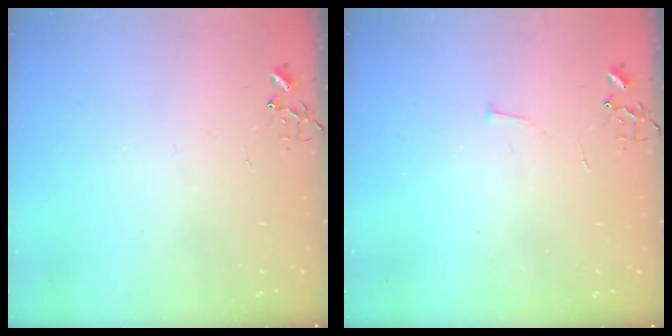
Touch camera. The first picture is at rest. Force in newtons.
{"total": 3.0, "press": 2.9, "slide": 0.3}